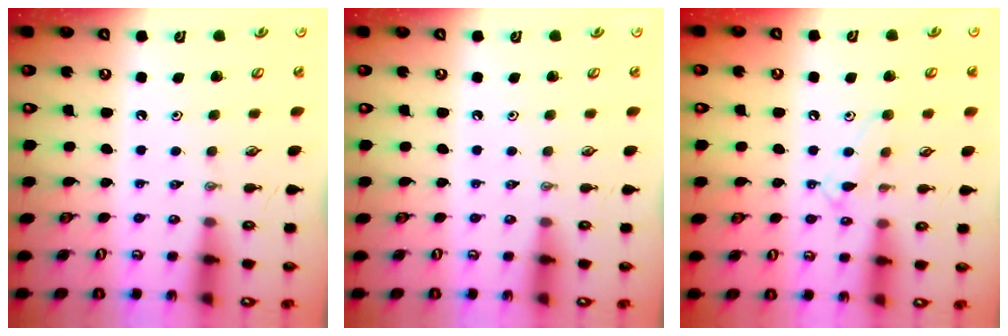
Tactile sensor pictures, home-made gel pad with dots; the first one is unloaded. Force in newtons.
{"total": 0.0}
{"total": 9.3, "press": 9.3, "slide": 0.7}